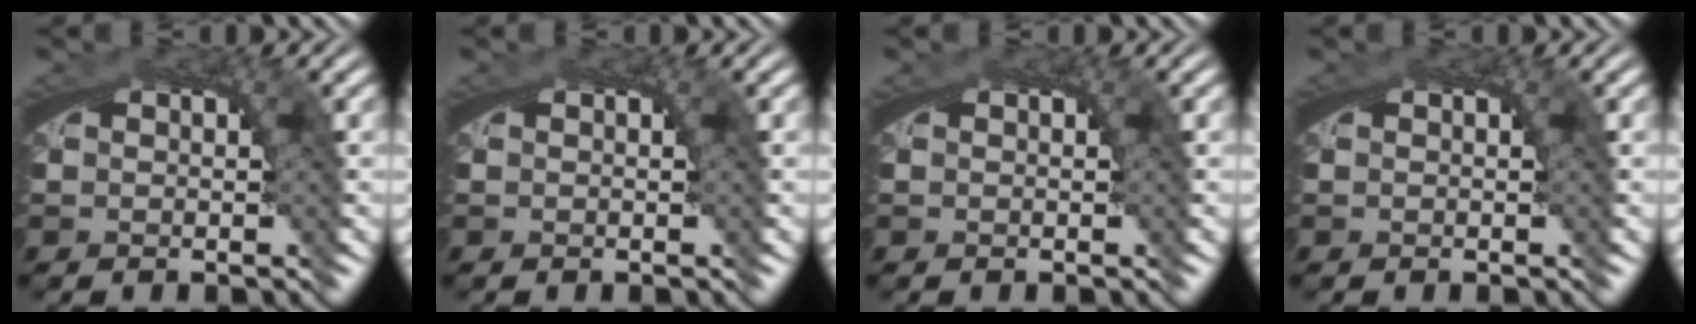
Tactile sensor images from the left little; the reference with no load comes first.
{"total": 0.0}
{"total": 0.0}
{"total": 0.0}